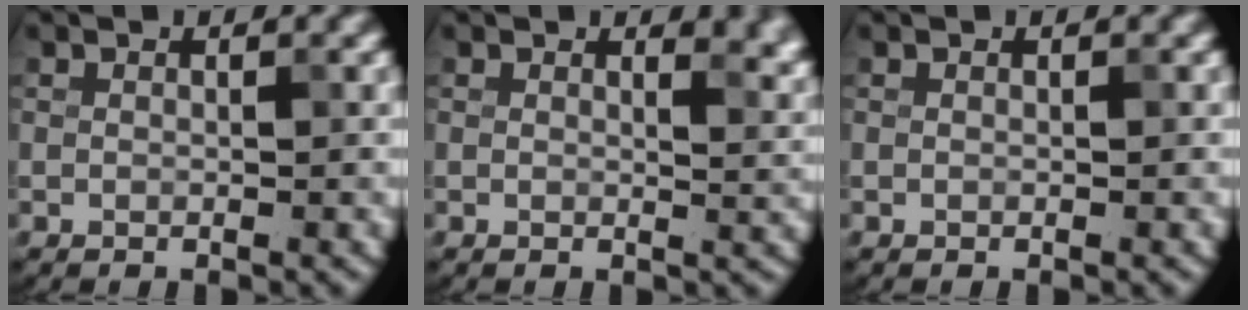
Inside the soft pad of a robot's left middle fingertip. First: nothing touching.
{"total": 3.2, "force": [2.2, 1.4, 1.9], "torque": [-0.013, -0.003, 0.027]}
{"total": 0.0}